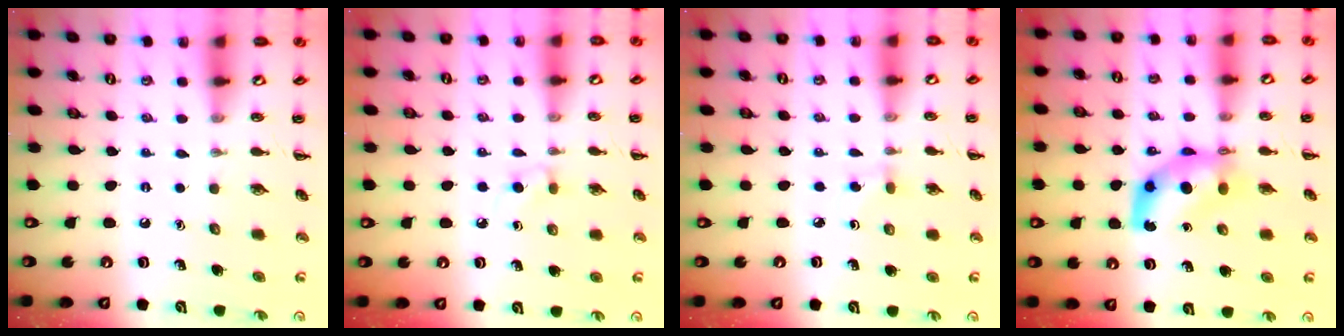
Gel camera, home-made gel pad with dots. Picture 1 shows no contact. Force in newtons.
{"total": 2.4, "press": 2.1, "slide": 1.1}
{"total": 2.7, "press": 2.4, "slide": 1.1}
{"total": 7.7, "press": 7.5, "slide": 1.4}